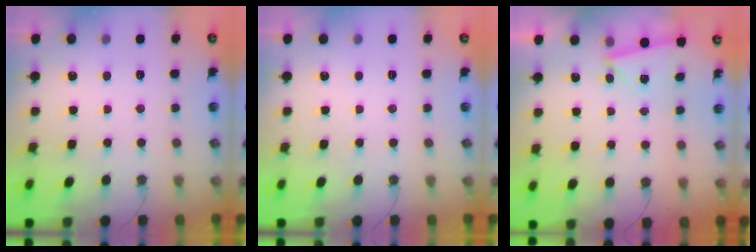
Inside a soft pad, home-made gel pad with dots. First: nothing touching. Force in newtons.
{"total": 0.0}
{"total": 2.0, "press": 1.9, "slide": 0.7}